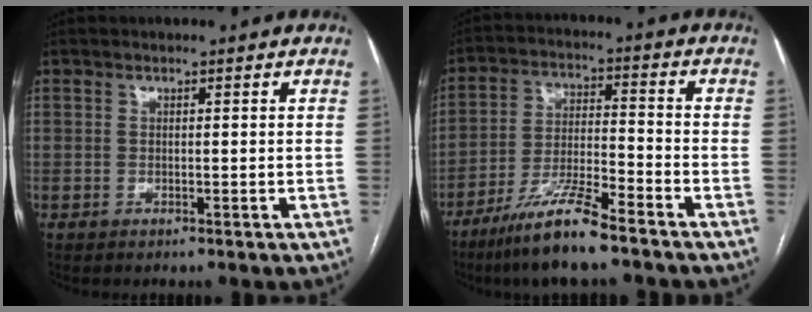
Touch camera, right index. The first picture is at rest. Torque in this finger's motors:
{"motor_torque": [0.83, -1.31, 0.66, 0.16]}